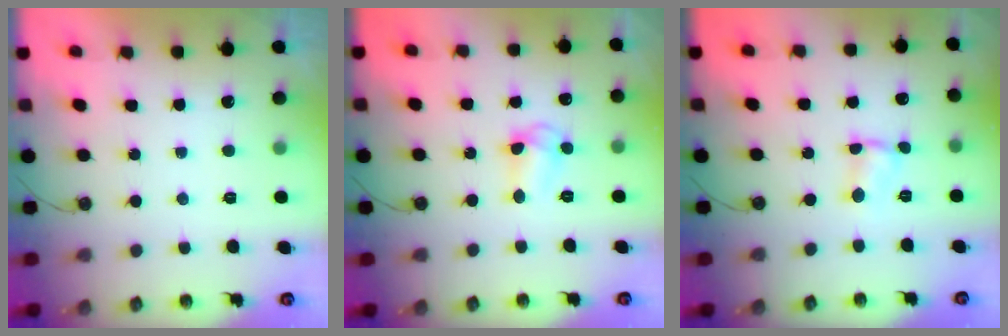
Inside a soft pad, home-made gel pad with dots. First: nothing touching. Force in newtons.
{"total": 5.7, "press": 5.7, "slide": 0.6}
{"total": 1.8, "press": 1.8, "slide": 0.3}